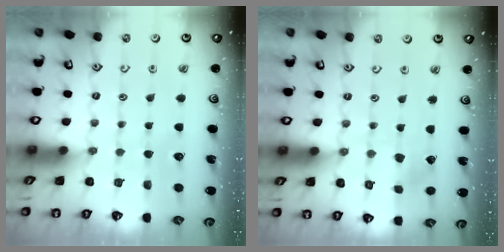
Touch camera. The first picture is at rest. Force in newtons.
{"total": 1.8, "press": 1.8, "slide": 0.1}